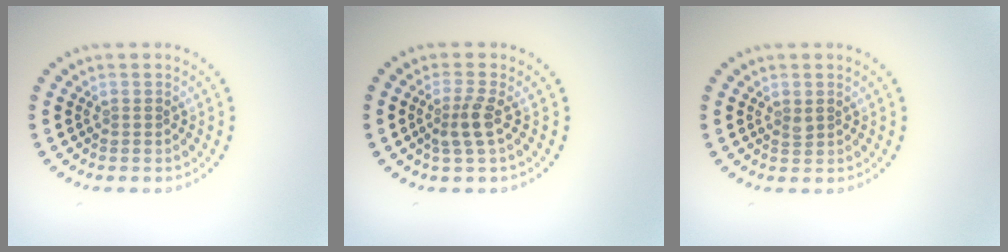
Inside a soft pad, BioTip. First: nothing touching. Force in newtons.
{"total": 2.3, "press": 1.8, "slide": 1.3}
{"total": 0.6, "press": 0.5, "slide": 0.3}